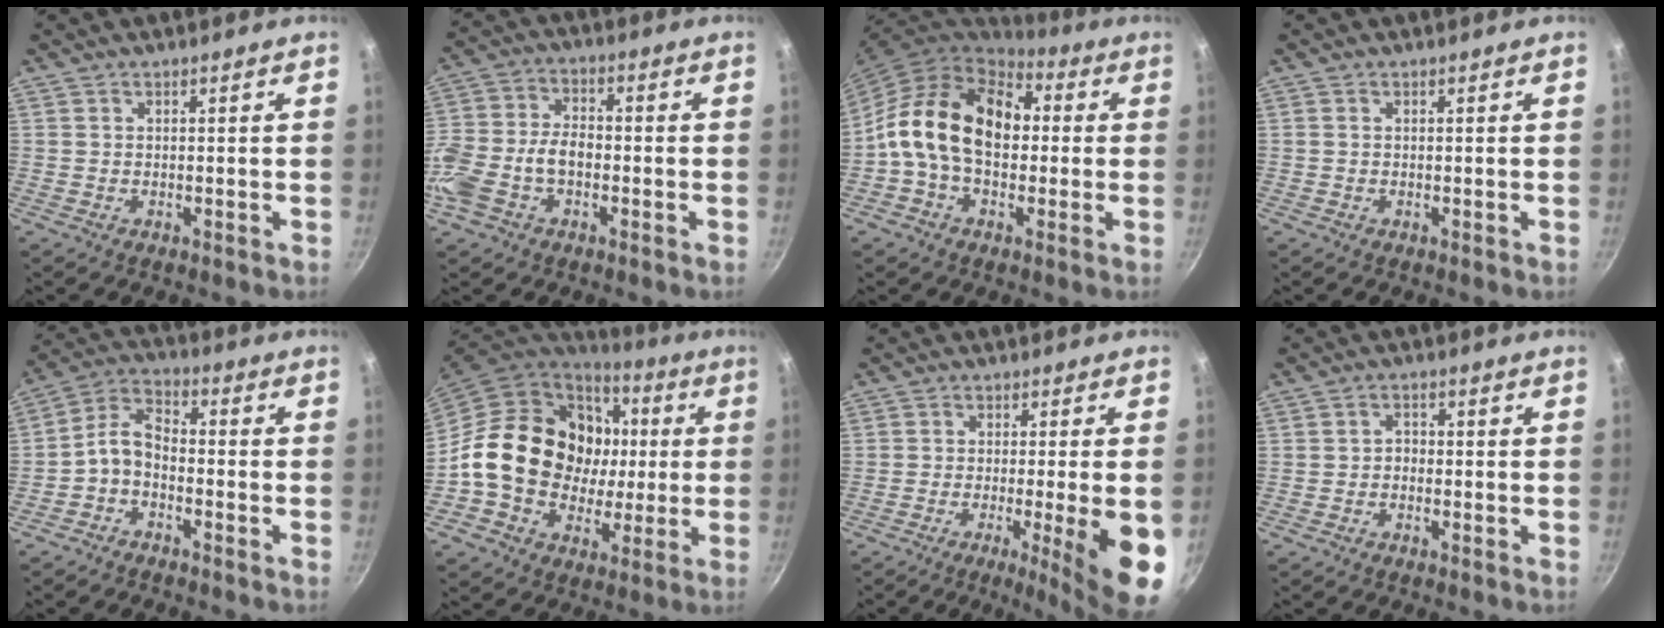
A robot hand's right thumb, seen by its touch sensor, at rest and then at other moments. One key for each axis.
{"total": 12.0, "fx": -3.4, "fy": 7.6, "fz": 8.6, "tx": -0.165, "ty": 0.033, "tz": -0.074}
{"total": 17.8, "fx": 0.7, "fy": 12.3, "fz": 12.9, "tx": -0.181, "ty": 0.036, "tz": -0.008}
{"total": 0.0}
{"total": 6.4, "fx": -2.7, "fy": 3.7, "fz": 4.5, "tx": -0.090, "ty": 0.048, "tz": -0.063}
{"total": 22.2, "fx": 1.4, "fy": 18.1, "fz": 12.7, "tx": -0.190, "ty": 0.026, "tz": 0.031}
{"total": 12.7, "fx": -3.6, "fy": 1.7, "fz": 12.1, "tx": -0.161, "ty": 0.001, "tz": -0.046}
{"total": 1.8, "fx": -0.8, "fy": 1.4, "fz": 0.8, "tx": -0.005, "ty": 0.013, "tz": -0.016}